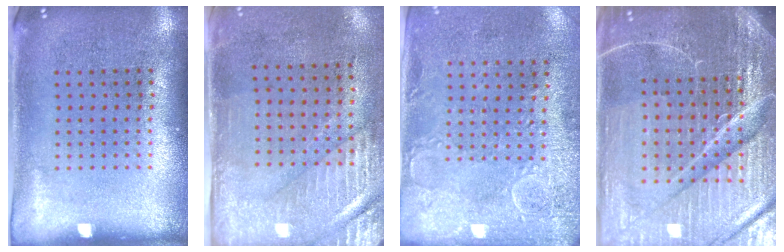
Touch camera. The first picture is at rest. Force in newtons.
{"total": 2.9, "press": 2.4, "slide": 1.6}
{"total": 2.9, "press": 2.3, "slide": 1.8}
{"total": 6.5, "press": 5.8, "slide": 3.0}